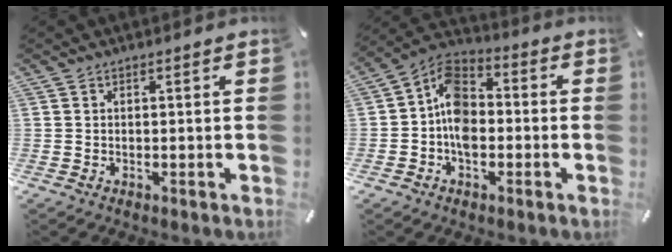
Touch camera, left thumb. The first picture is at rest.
{"total": 9.5, "force": [-2.5, 6.7, 6.3], "torque": [-0.137, 0.014, -0.051]}